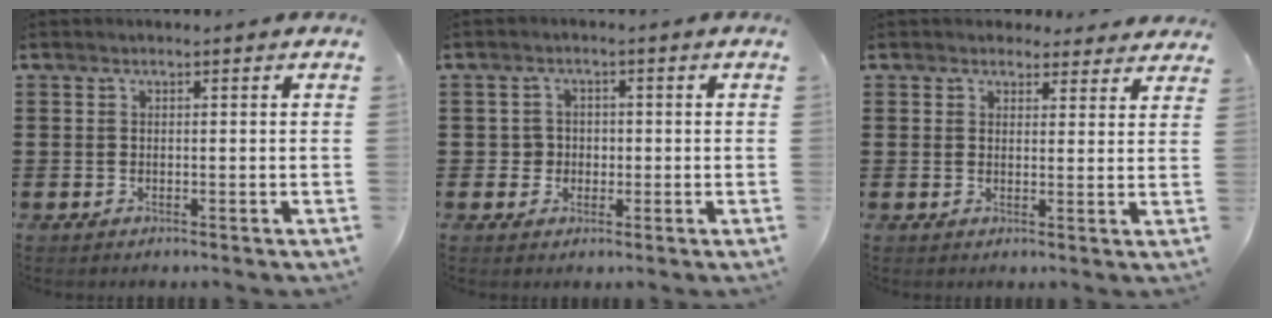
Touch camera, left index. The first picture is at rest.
{"total": 2.7, "force": [-0.4, 2.6, 0.7], "torque": [-0.025, 0.007, -0.012]}
{"total": 3.0, "force": [2.8, 1.1, 0.4], "torque": [-0.008, -0.006, 0.051]}